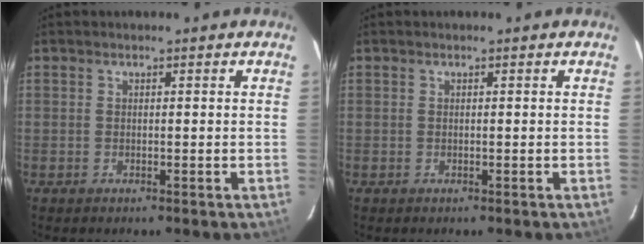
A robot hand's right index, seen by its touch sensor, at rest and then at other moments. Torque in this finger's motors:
{"motor_torque": [0.00, 0.00, 0.04, 0.00]}